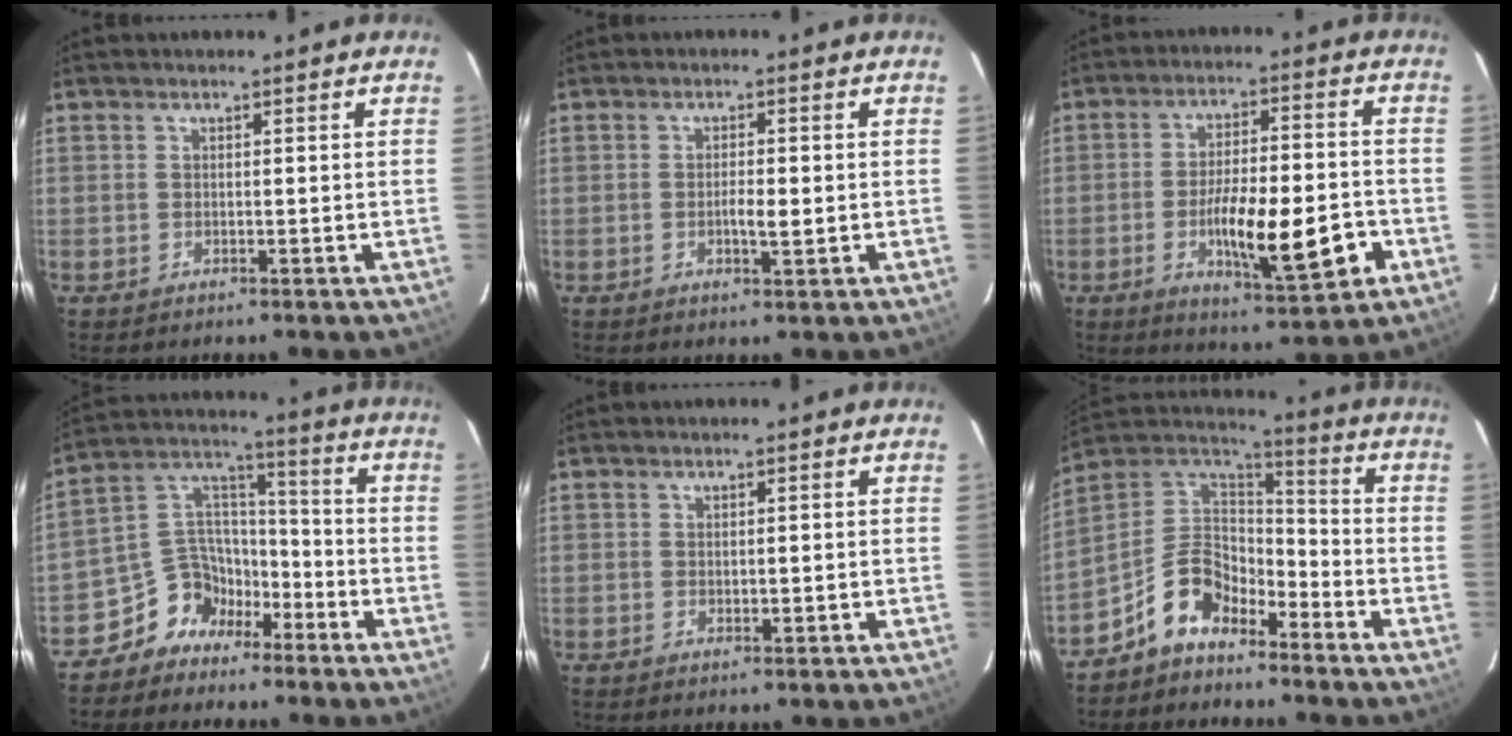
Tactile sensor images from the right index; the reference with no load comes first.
{"total": 3.0, "force": [-0.4, 0.9, 2.9], "torque": [-0.055, 0.001, -0.005]}
{"total": 14.9, "force": [-4.7, 3.6, 13.7], "torque": [-0.220, -0.001, -0.069]}
{"total": 9.5, "force": [-6.4, 6.6, 2.2], "torque": [-0.051, 0.053, -0.120]}
{"total": 1.1, "force": [0.0, 0.7, 0.8], "torque": [-0.018, -0.002, 0.002]}
{"total": 10.7, "force": [-7.3, 5.9, 5.2], "torque": [-0.117, 0.039, -0.143]}